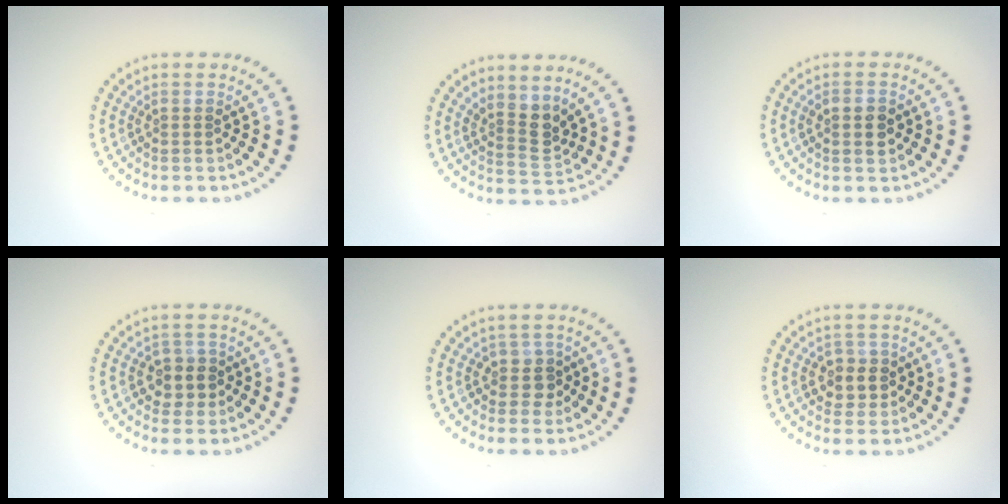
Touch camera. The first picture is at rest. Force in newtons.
{"total": 2.8, "press": 2.0, "slide": 1.9}
{"total": 2.0, "press": 2.0, "slide": 0.3}
{"total": 2.4, "press": 2.2, "slide": 0.9}
{"total": 1.8, "press": 1.5, "slide": 0.9}
{"total": 2.4, "press": 2.3, "slide": 0.8}